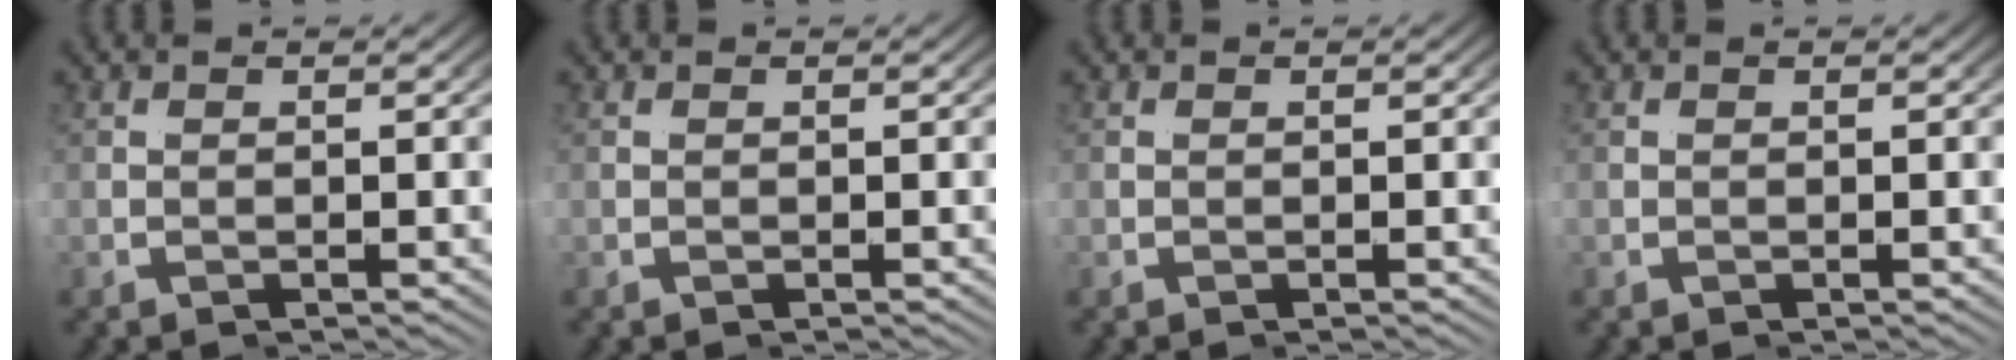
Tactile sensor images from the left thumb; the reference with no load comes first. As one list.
[{"total": 0.0}, {"total": 0.0}, {"total": 0.0}]